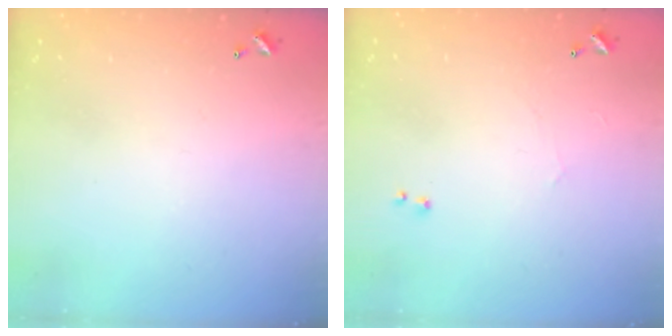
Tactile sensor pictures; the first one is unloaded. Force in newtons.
{"total": 1.0, "press": 0.5, "slide": 0.8}